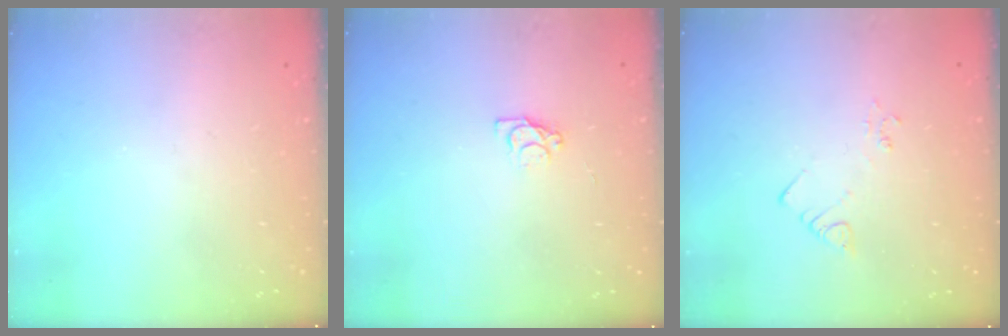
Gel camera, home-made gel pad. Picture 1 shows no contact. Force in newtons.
{"total": 4.1, "press": 4.1, "slide": 0.4}
{"total": 2.6, "press": 2.6, "slide": 0.3}